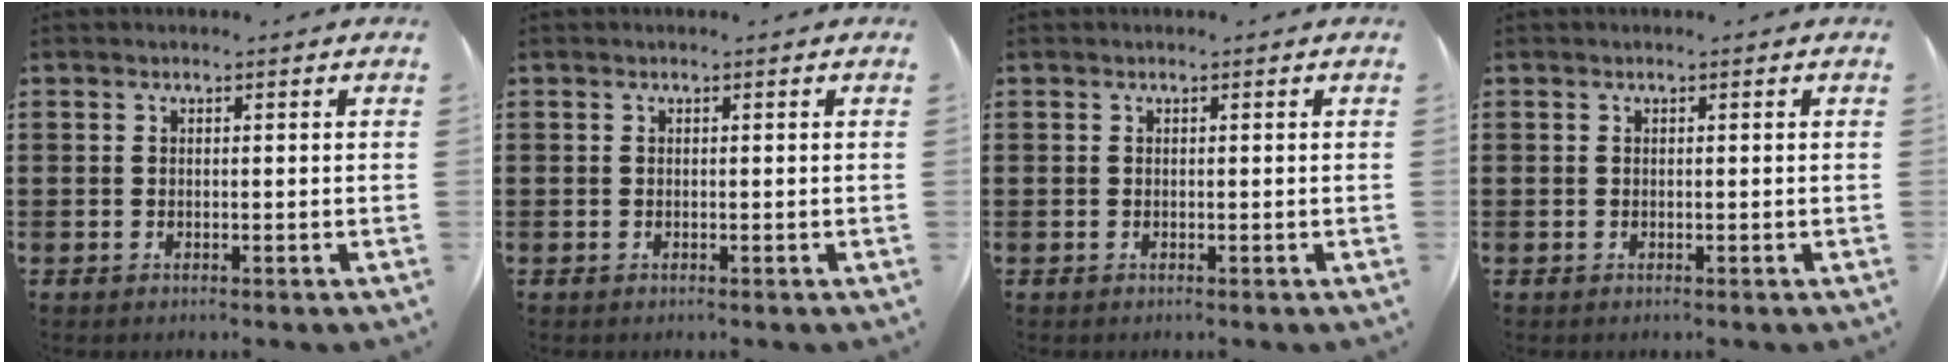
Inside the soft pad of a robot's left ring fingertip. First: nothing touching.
{"total": 0.0}
{"total": 0.0}
{"total": 0.0}